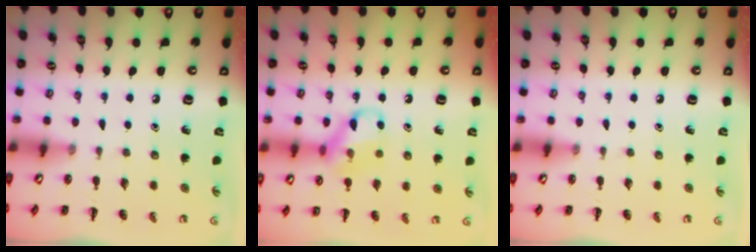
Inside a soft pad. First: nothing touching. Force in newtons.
{"total": 12.2, "press": 12.1, "slide": 1.5}
{"total": 0.0}